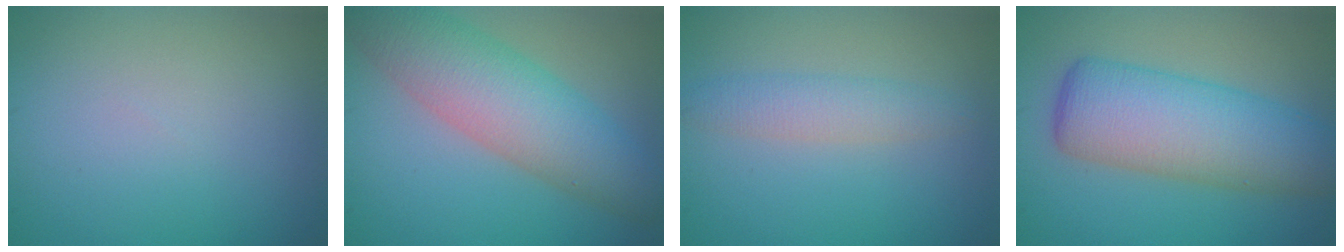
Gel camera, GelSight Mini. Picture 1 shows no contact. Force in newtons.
{"total": 7.8, "press": 7.8, "slide": 0.5}
{"total": 2.5, "press": 2.5, "slide": 0.0}
{"total": 8.3, "press": 8.3, "slide": 0.2}